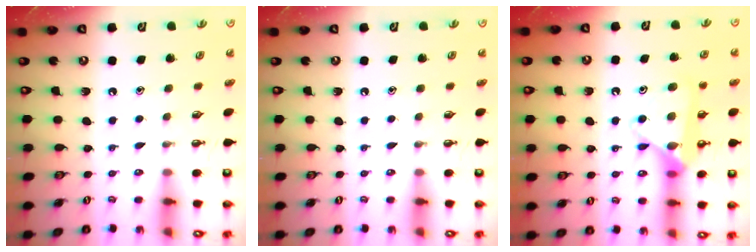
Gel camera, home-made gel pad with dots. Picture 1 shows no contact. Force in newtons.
{"total": 0.0}
{"total": 14.8, "press": 14.8, "slide": 0.5}